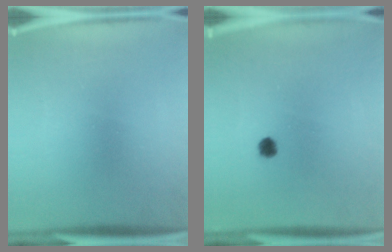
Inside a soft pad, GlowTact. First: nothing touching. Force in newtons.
{"total": 1.7}